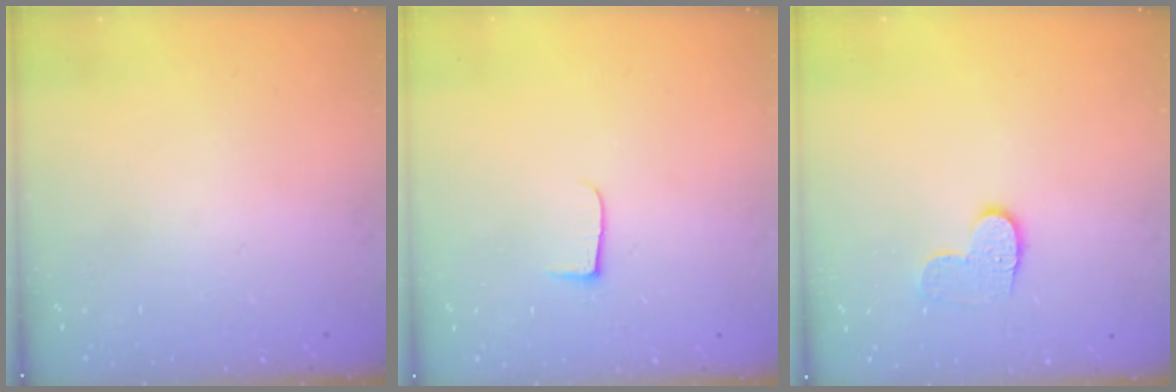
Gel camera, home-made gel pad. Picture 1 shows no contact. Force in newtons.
{"total": 5.6, "press": 5.5, "slide": 0.7}
{"total": 8.2, "press": 8.2, "slide": 0.3}